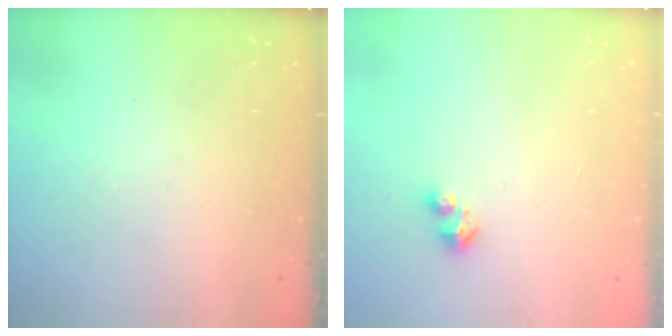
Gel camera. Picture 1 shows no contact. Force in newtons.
{"total": 3.2, "press": 3.2, "slide": 0.3}